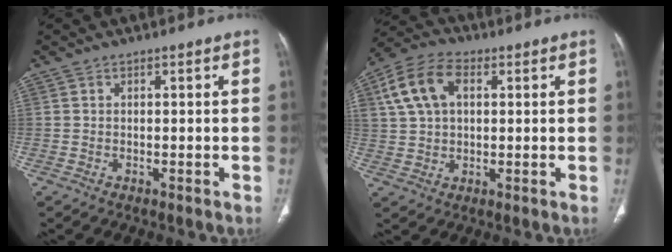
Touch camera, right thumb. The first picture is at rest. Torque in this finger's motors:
{"motor_torque": [0.11, 0.15, 1.33, 0.49, 0.17]}